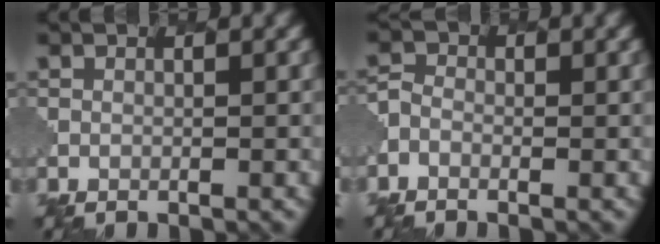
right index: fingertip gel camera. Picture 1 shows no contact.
{"total": 1.6, "force": [-0.8, 1.2, 0.5], "torque": [-0.005, -0.001, -0.019]}